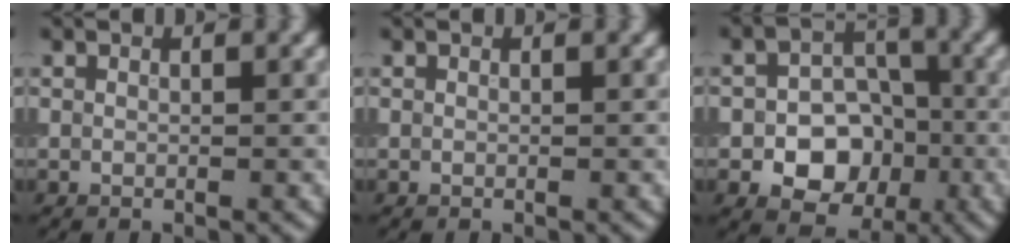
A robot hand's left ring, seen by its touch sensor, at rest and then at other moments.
{"total": 0.0}
{"total": 6.6, "force": [-2.1, 4.9, 3.8], "torque": [-0.032, -0.003, -0.041]}